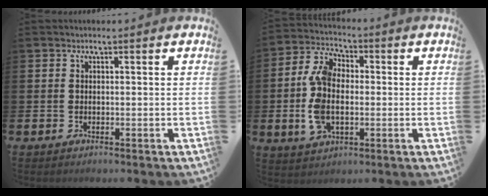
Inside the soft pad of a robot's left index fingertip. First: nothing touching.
{"total": 8.2, "force": [0.2, 5.2, 6.3], "torque": [-0.153, 0.009, 0.001]}